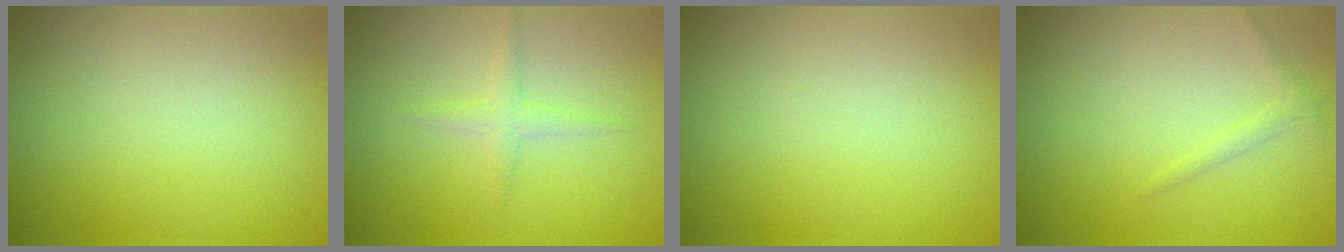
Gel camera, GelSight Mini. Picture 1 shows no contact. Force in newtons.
{"total": 1.3, "press": 1.3, "slide": 0.0}
{"total": 0.0}
{"total": 0.9, "press": 0.9, "slide": 0.1}